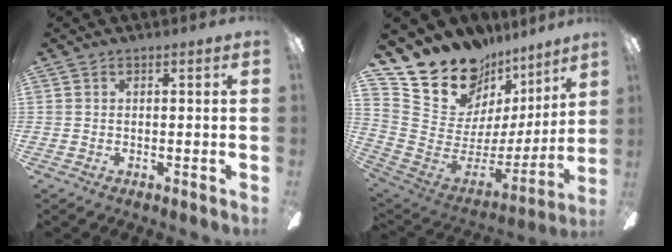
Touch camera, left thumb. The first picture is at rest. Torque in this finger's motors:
{"motor_torque": [0.49, 0.46, 0.77, -2.00, 0.07]}